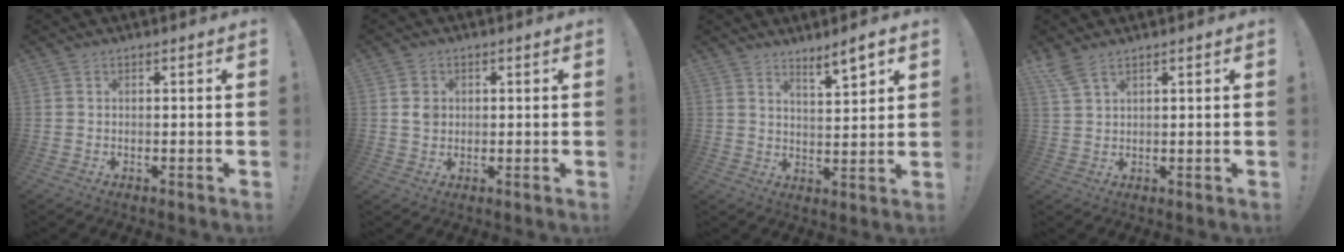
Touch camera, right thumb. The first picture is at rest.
{"total": 3.7, "force": [0.8, 3.3, 1.4], "torque": [-0.011, 0.001, 0.013]}
{"total": 6.6, "force": [5.0, 1.0, 4.1], "torque": [-0.043, -0.038, 0.080]}
{"total": 4.1, "force": [3.0, 0.9, 2.6], "torque": [-0.057, -0.011, 0.058]}